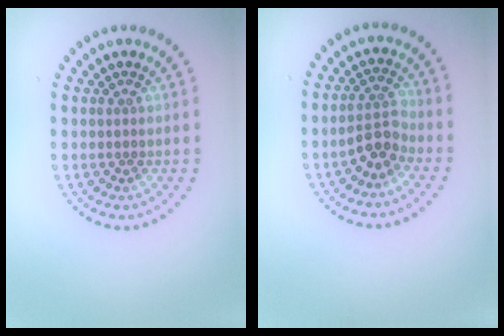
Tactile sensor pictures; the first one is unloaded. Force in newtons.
{"total": 2.7, "press": 2.5, "slide": 1.1}